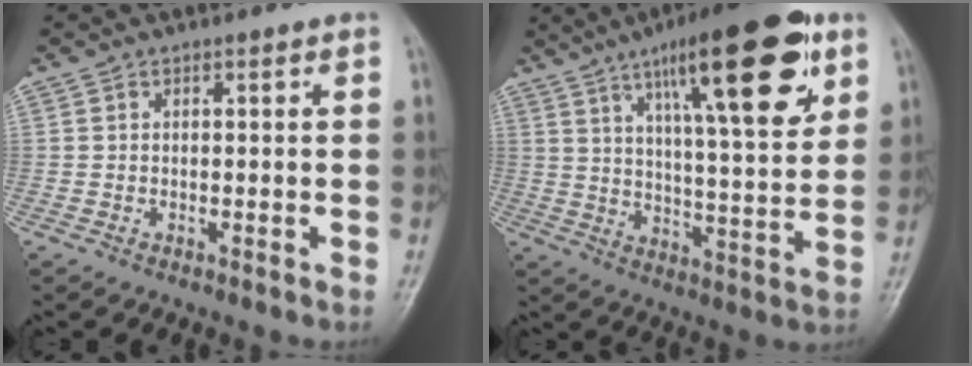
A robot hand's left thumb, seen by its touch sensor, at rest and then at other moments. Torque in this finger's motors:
{"motor_torque": [2.44, 1.48, 1.85, -0.92, 0.17]}